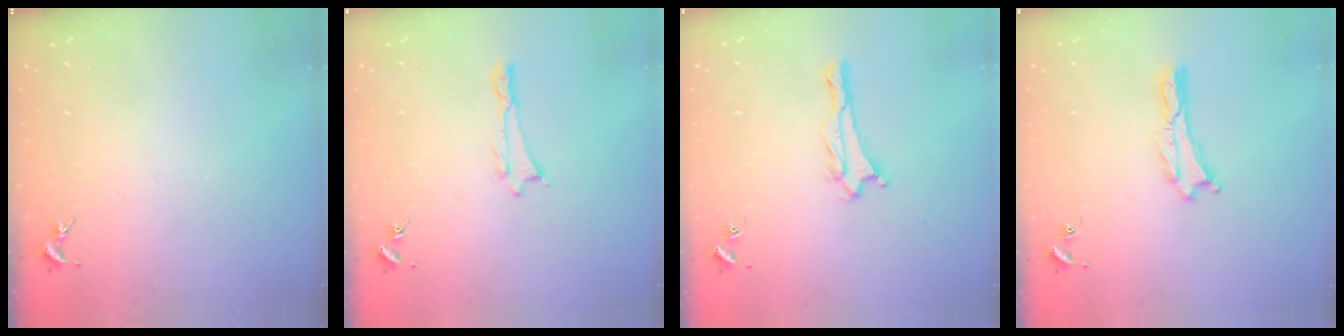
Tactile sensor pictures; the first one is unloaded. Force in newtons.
{"total": 0.0}
{"total": 1.4, "press": 1.4, "slide": 0.2}
{"total": 0.0}